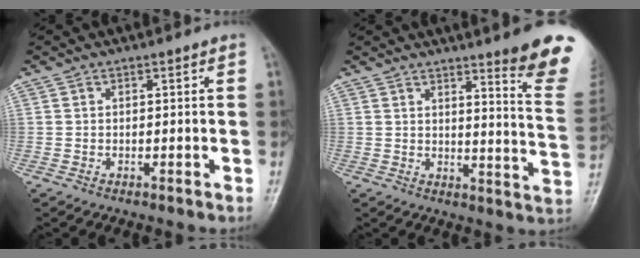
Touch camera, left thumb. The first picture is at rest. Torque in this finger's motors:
{"motor_torque": [0.65, 0.41, 1.49, -1.28, 0.08]}